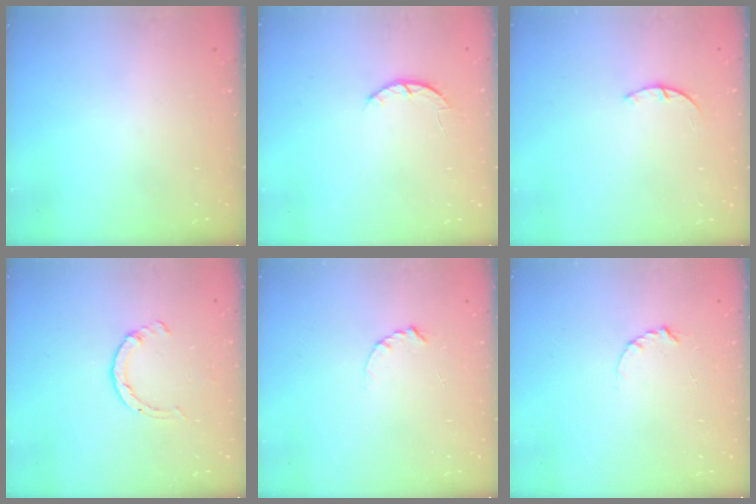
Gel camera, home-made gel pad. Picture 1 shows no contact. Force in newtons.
{"total": 2.6, "press": 2.5, "slide": 0.4}
{"total": 1.4, "press": 1.4, "slide": 0.3}
{"total": 2.6, "press": 2.6, "slide": 0.4}
{"total": 2.9, "press": 2.9, "slide": 0.3}
{"total": 2.9, "press": 2.9, "slide": 0.3}